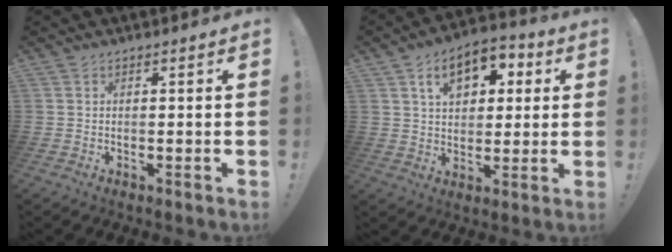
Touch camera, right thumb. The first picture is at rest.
{"total": 12.4, "force": [5.1, 8.4, 7.6], "torque": [-0.107, -0.013, 0.092]}